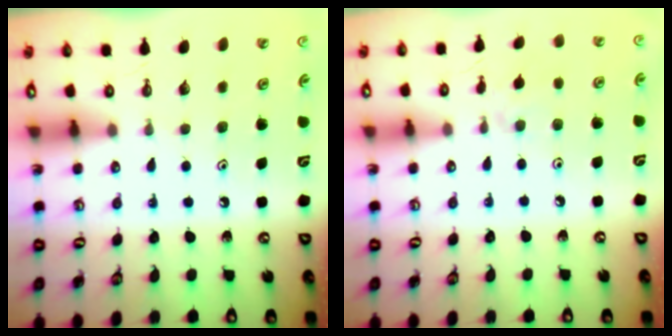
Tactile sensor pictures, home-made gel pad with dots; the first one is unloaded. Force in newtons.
{"total": 2.5, "press": 2.5, "slide": 0.5}